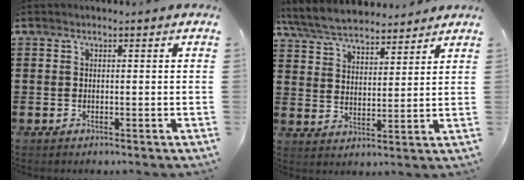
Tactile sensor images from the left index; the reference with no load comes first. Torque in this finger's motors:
{"motor_torque": [2.14, 0.00, 0.71, 0.18]}